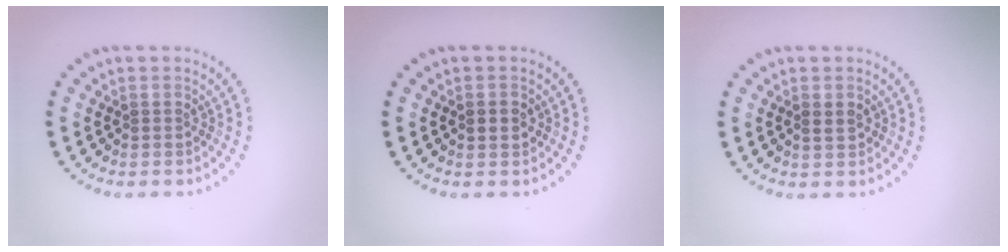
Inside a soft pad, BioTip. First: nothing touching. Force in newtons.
{"total": 2.0, "press": 2.0, "slide": 0.2}
{"total": 0.8, "press": 0.8, "slide": 0.3}